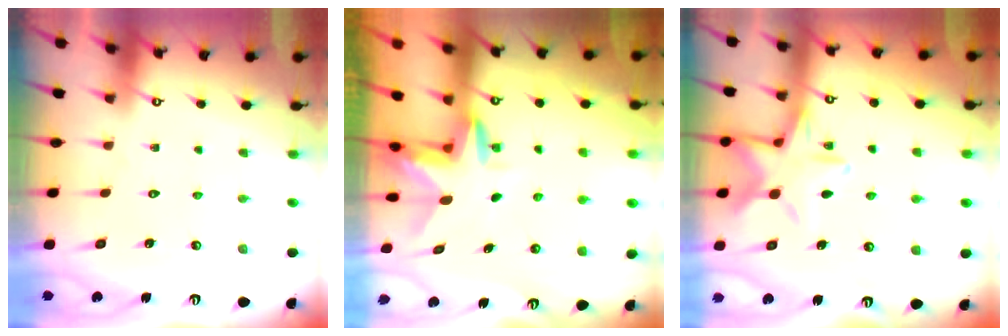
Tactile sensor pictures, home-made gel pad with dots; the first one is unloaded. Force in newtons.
{"total": 2.9, "press": 2.9, "slide": 0.2}
{"total": 14.4, "press": 14.4, "slide": 1.1}